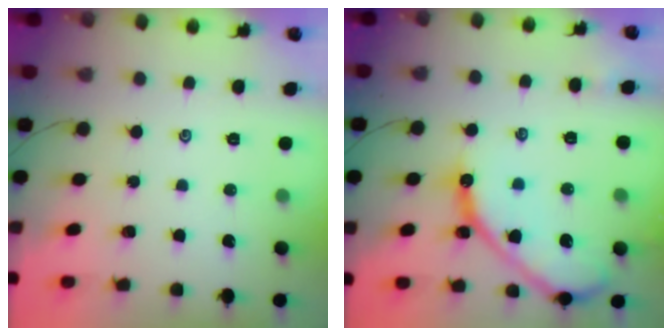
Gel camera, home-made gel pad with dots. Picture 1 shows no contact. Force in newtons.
{"total": 14.5, "press": 14.4, "slide": 1.5}